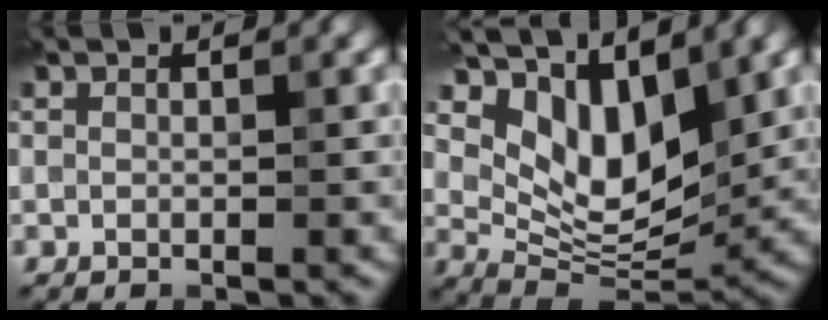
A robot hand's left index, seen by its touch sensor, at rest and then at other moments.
{"total": 7.4, "force": [4.2, 3.9, 4.7], "torque": [-0.086, -0.016, 0.075]}